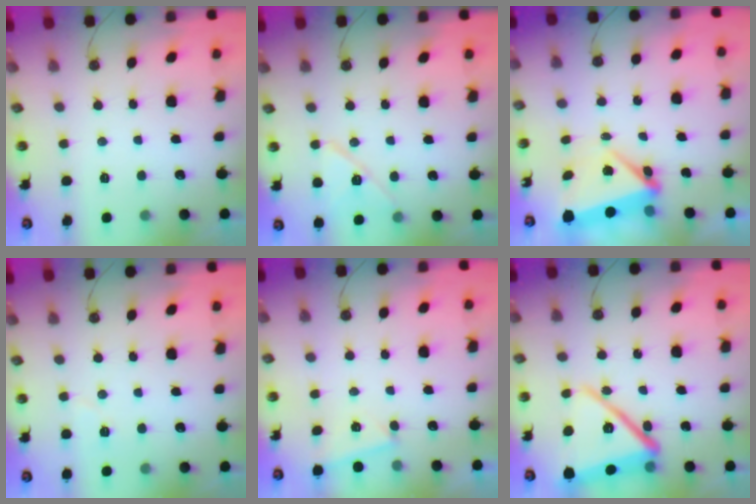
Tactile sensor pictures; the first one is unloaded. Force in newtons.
{"total": 11.1, "press": 11.0, "slide": 1.7}
{"total": 6.2, "press": 6.2, "slide": 0.3}
{"total": 4.8, "press": 4.7, "slide": 0.9}
{"total": 2.9, "press": 2.4, "slide": 1.5}
{"total": 19.4, "press": 16.4, "slide": 10.3}